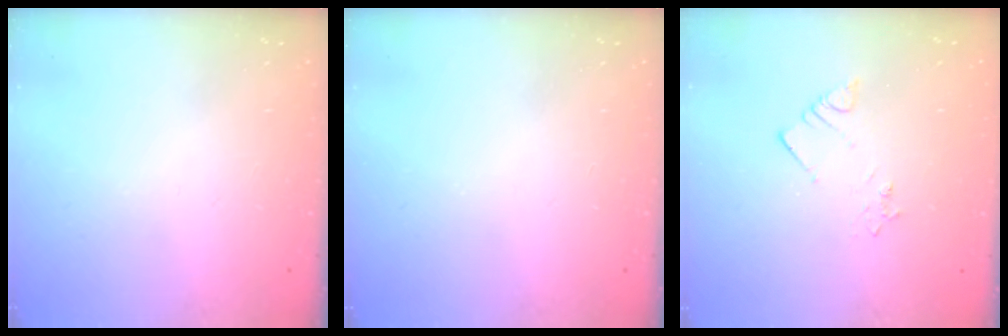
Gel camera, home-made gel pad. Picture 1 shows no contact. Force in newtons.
{"total": 0.0}
{"total": 2.1, "press": 2.1, "slide": 0.4}